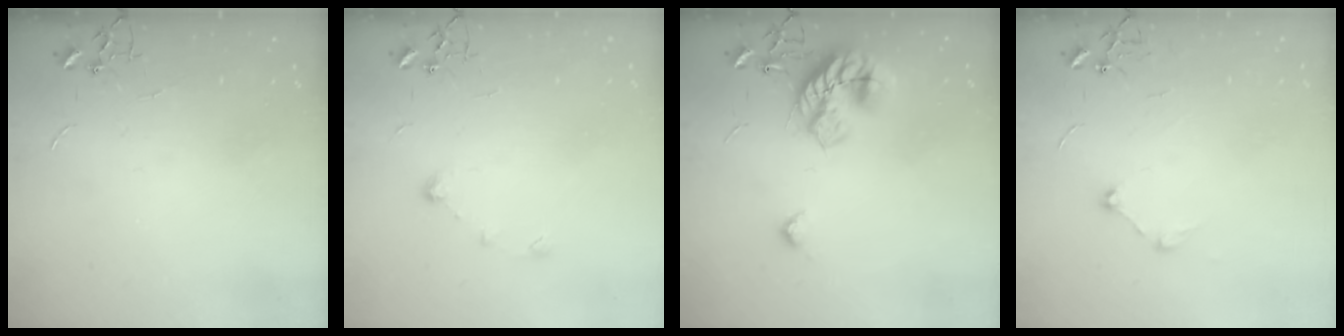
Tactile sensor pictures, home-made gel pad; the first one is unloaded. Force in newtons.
{"total": 7.2, "press": 7.1, "slide": 1.0}
{"total": 17.4, "press": 17.4, "slide": 0.6}
{"total": 5.9, "press": 5.9, "slide": 0.8}